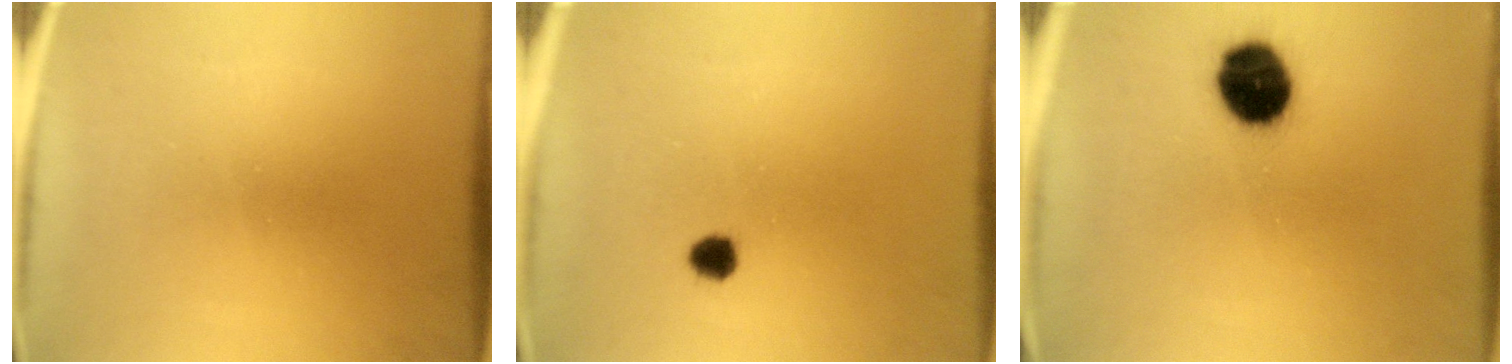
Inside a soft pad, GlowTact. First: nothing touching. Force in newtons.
{"total": 2.4}
{"total": 11.9}